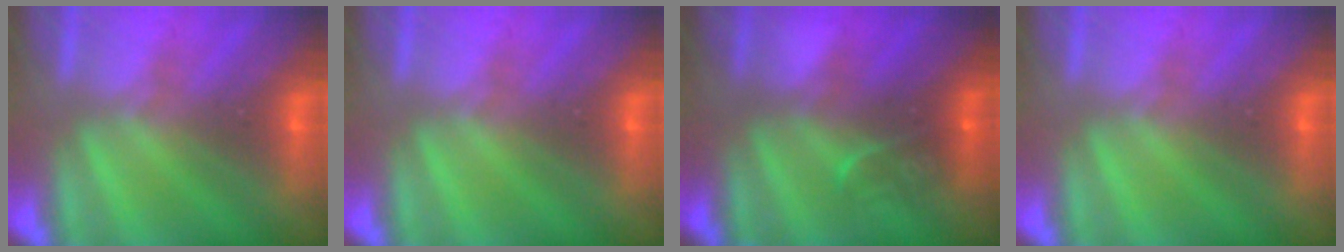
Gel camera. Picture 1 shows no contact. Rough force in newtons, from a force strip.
{"total": 0.0}
{"total": 2.8}
{"total": 0.0}